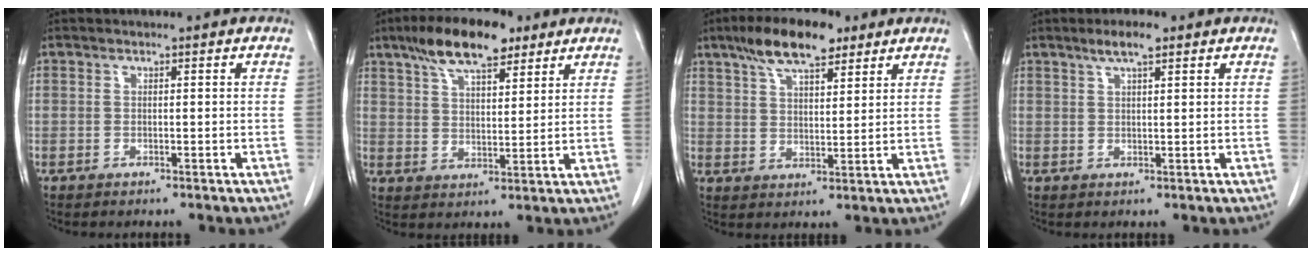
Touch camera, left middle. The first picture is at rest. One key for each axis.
{"total": 11.2, "fx": 7.6, "fy": 3.6, "fz": 7.4, "tx": -0.132, "ty": 0.015, "tz": 0.132}
{"total": 10.0, "fx": 6.9, "fy": 3.2, "fz": 6.6, "tx": -0.120, "ty": 0.014, "tz": 0.120}
{"total": 3.5, "fx": 2.4, "fy": 0.5, "fz": 2.5, "tx": -0.051, "ty": 0.004, "tz": 0.043}